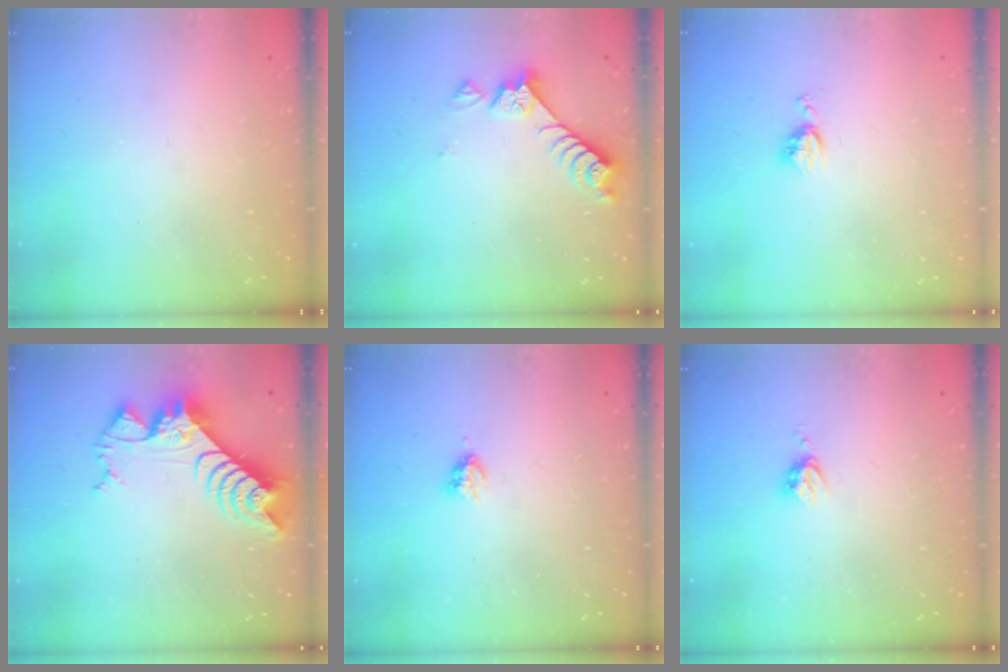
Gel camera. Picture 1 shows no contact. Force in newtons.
{"total": 7.4, "press": 7.4, "slide": 0.4}
{"total": 5.0, "press": 4.9, "slide": 0.7}
{"total": 10.6, "press": 10.6, "slide": 0.9}
{"total": 2.9, "press": 2.9, "slide": 0.5}
{"total": 4.0, "press": 3.9, "slide": 0.6}